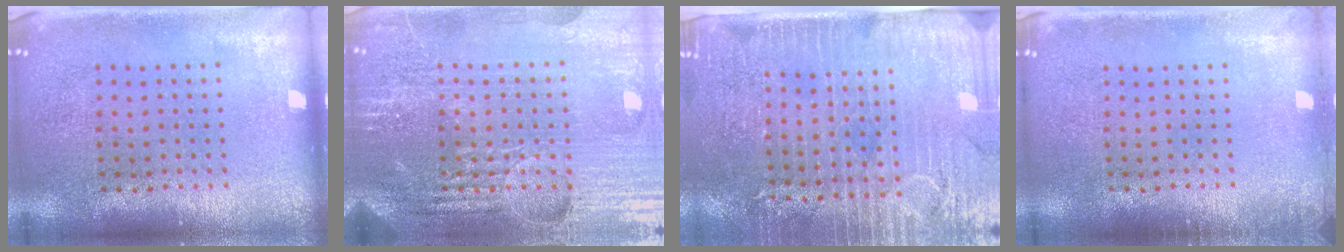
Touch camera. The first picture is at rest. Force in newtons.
{"total": 5.4, "press": 4.9, "slide": 2.2}
{"total": 3.5, "press": 3.2, "slide": 1.4}
{"total": 0.7, "press": 0.6, "slide": 0.2}